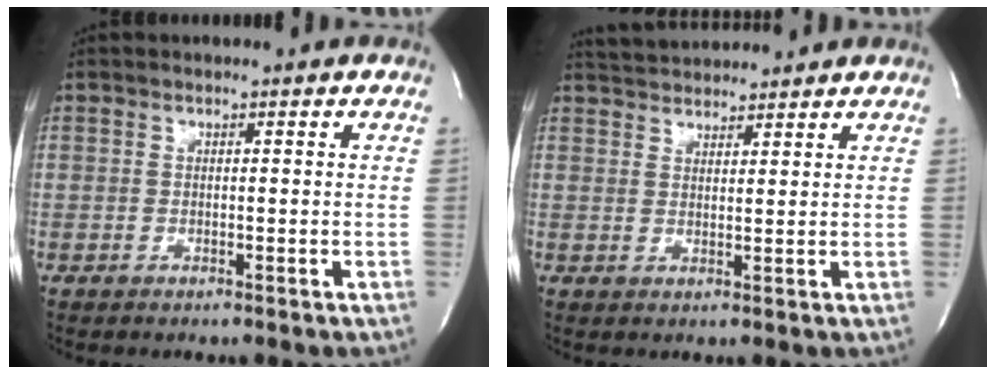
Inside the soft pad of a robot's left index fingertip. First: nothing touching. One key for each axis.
{"total": 6.4, "fx": 6.2, "fy": 0.9, "fz": 1.2, "tx": -0.027, "ty": 0.031, "tz": 0.100}